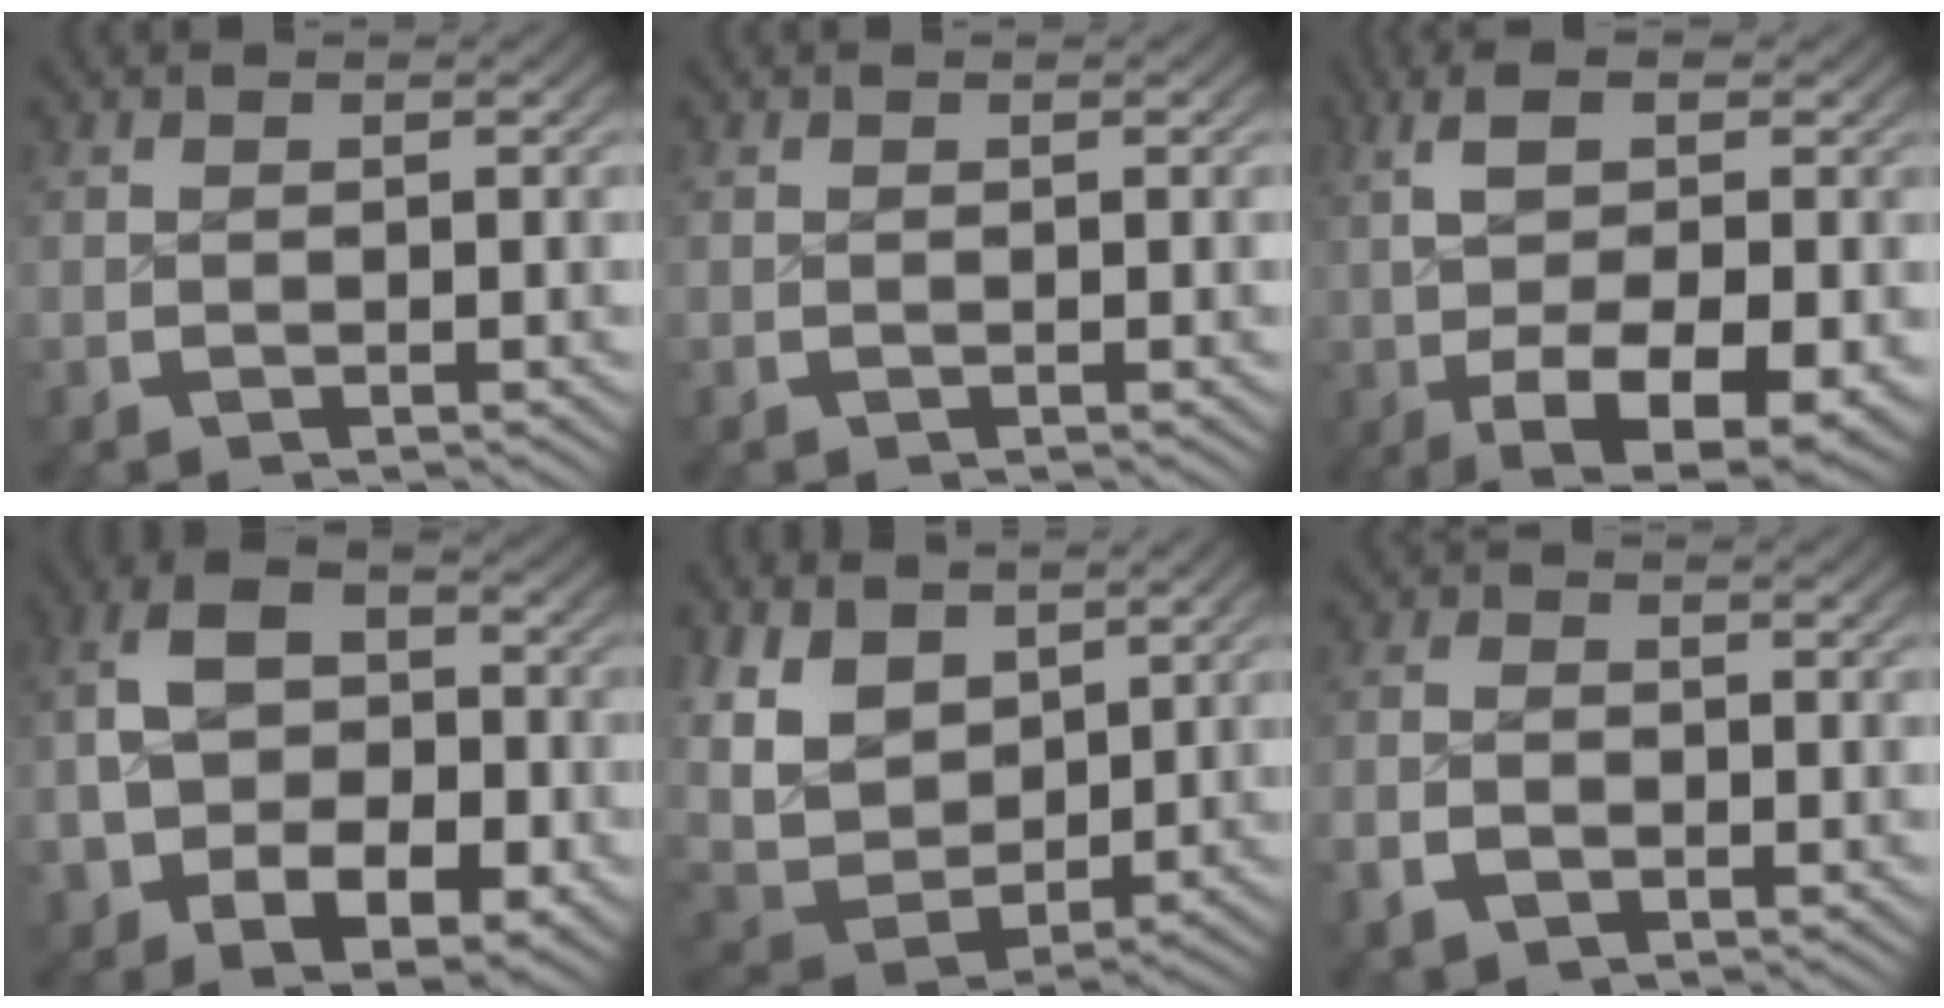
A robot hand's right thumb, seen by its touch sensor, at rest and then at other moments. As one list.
[{"total": 0.0}, {"total": 10.9, "force": [-1.4, 5.5, 9.3], "torque": [-0.181, -0.037, 0.000]}, {"total": 10.3, "force": [-0.6, 7.2, 7.3], "torque": [-0.149, -0.030, -0.001]}, {"total": 10.5, "force": [1.2, 7.7, 7.0], "torque": [-0.186, -0.043, 0.037]}, {"total": 2.6, "force": [-1.2, 1.9, 1.2], "torque": [-0.024, -0.003, -0.022]}]